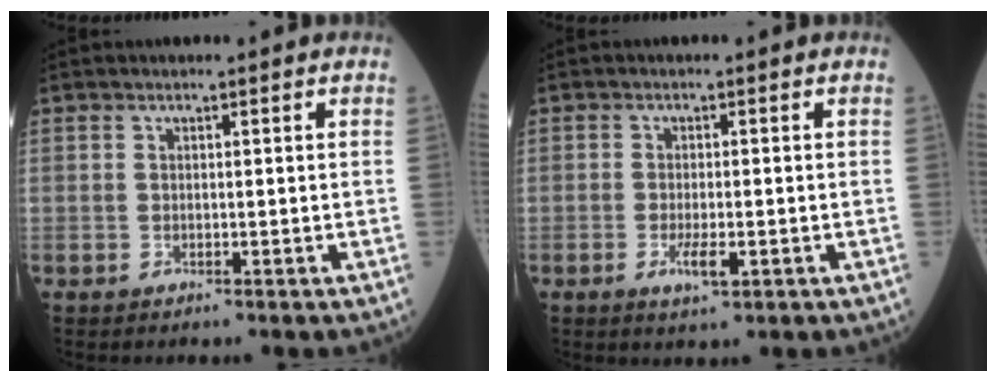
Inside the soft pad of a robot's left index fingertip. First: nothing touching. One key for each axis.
{"total": 3.1, "fx": -1.1, "fy": 0.8, "fz": 2.7, "tx": -0.053, "ty": -0.003, "tz": -0.011}